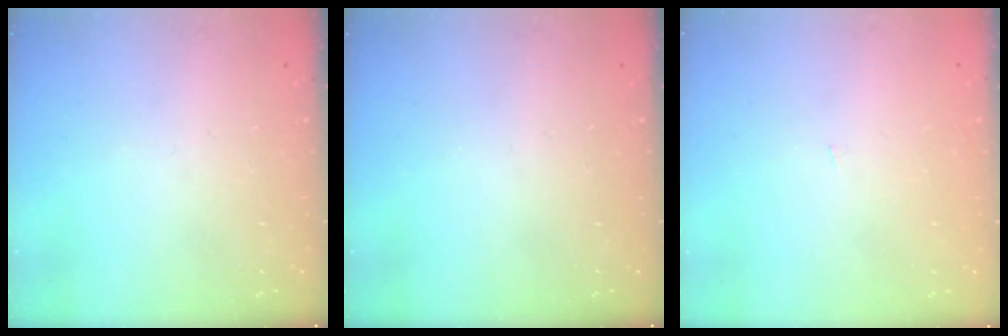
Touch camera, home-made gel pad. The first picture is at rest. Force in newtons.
{"total": 0.0}
{"total": 0.9, "press": 0.9, "slide": 0.0}